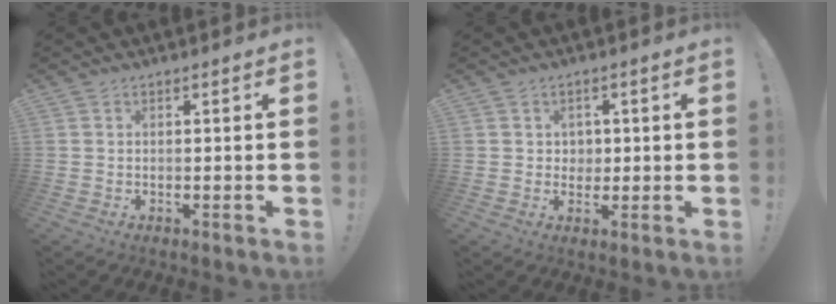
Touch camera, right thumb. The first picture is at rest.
{"total": 3.4, "force": [1.0, 3.2, 0.5], "torque": [-0.005, -0.004, 0.016]}